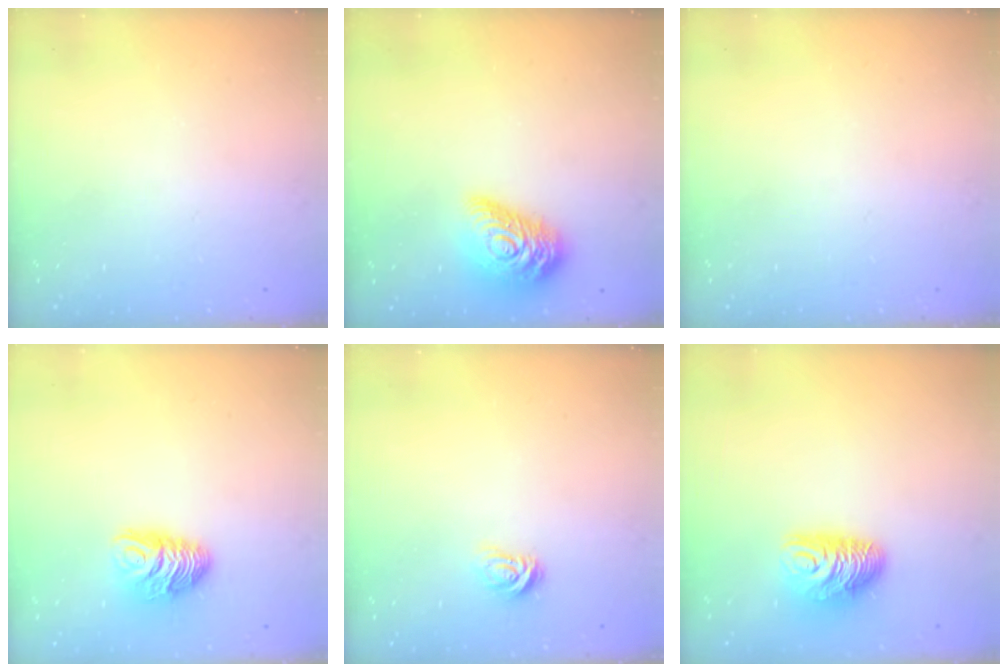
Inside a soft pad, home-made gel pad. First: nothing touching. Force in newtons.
{"total": 15.2, "press": 15.1, "slide": 0.9}
{"total": 0.0}
{"total": 9.7, "press": 9.6, "slide": 0.8}
{"total": 3.7, "press": 3.6, "slide": 0.6}
{"total": 9.8, "press": 9.8, "slide": 0.5}